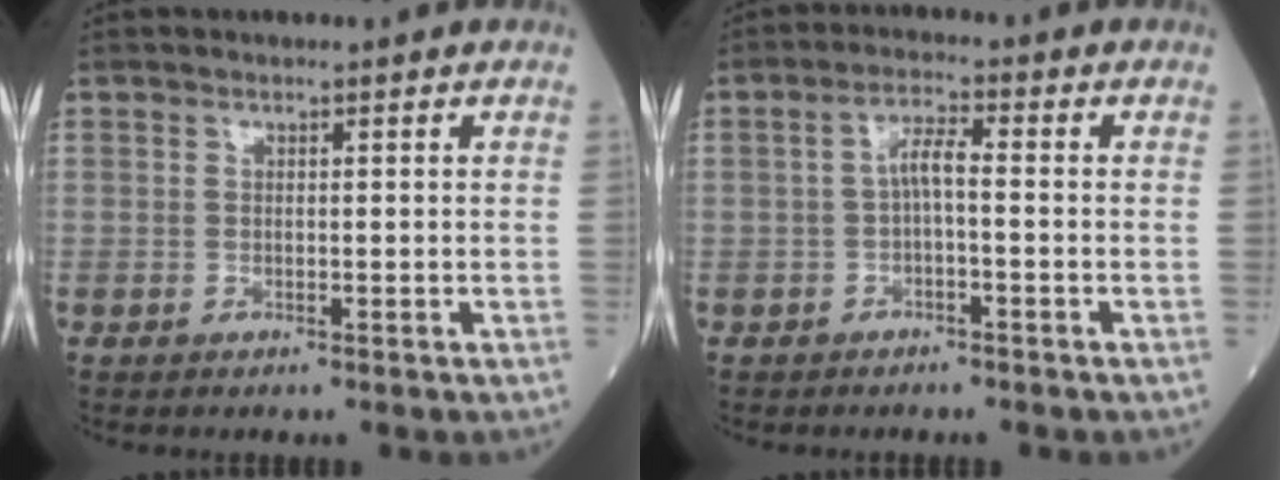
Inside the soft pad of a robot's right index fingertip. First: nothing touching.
{"total": 3.5, "force": [-0.5, 0.7, 3.4], "torque": [-0.061, 0.012, -0.010]}